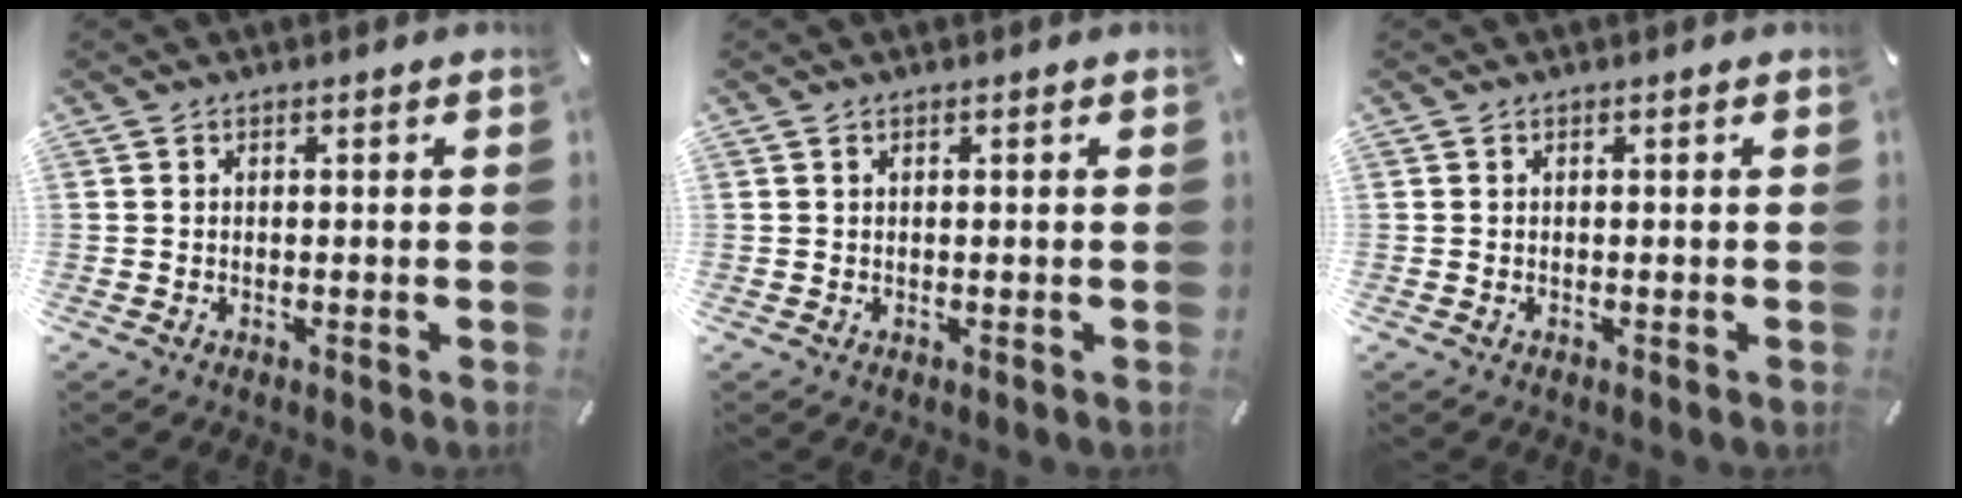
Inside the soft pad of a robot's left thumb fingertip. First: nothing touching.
{"total": 0.5, "force": [0.3, 0.2, 0.4], "torque": [-0.007, 0.002, 0.004]}
{"total": 0.0}